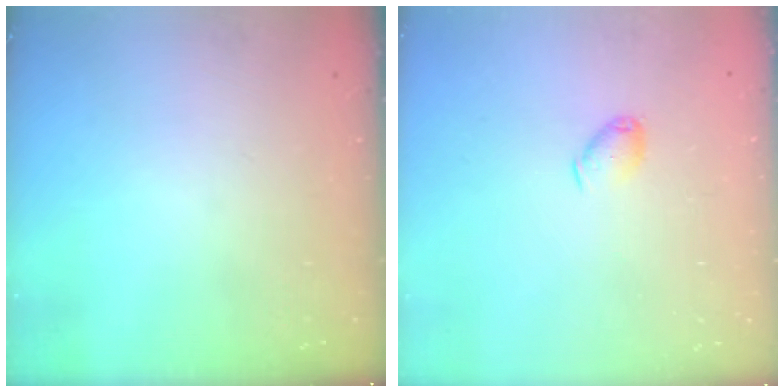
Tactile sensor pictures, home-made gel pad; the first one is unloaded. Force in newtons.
{"total": 6.0, "press": 6.0, "slide": 0.4}